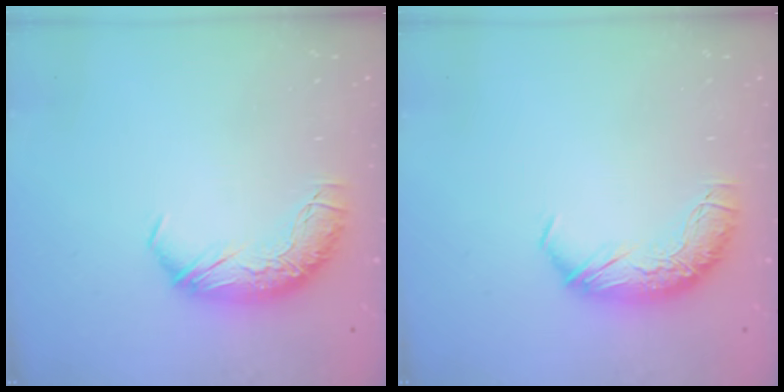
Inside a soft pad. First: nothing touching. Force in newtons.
{"total": 0.0}